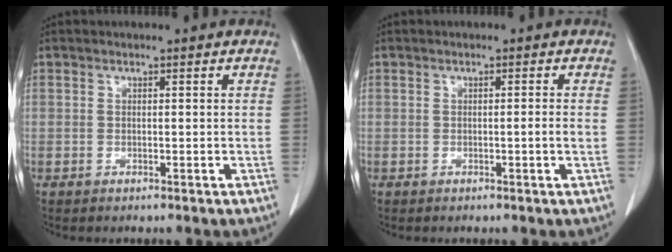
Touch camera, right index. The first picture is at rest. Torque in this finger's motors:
{"motor_torque": [0.32, -0.22, 0.03, 0.03]}